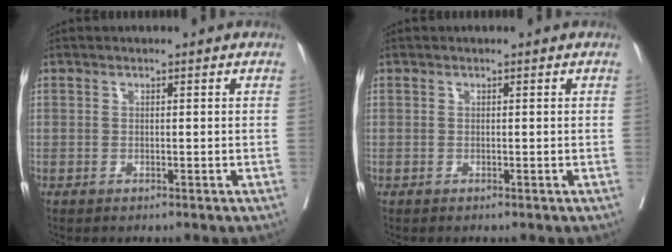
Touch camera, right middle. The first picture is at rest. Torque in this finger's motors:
{"motor_torque": [-0.01, 0.01, 0.00, 0.00]}